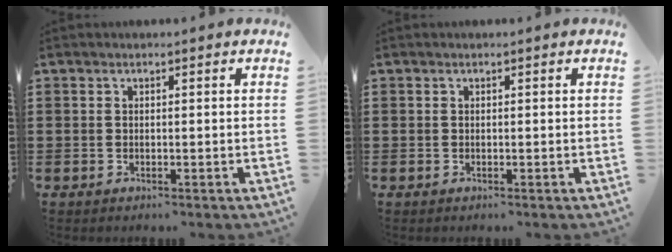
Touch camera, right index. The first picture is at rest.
{"total": 0.0}